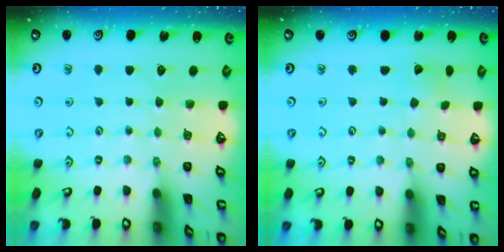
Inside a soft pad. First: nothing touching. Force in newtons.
{"total": 2.9, "press": 2.9, "slide": 0.3}